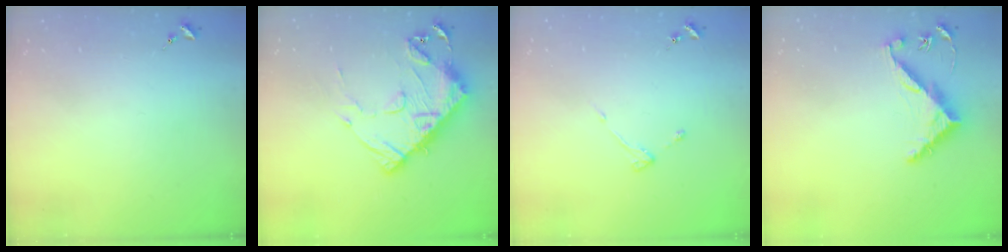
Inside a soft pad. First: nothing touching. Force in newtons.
{"total": 14.8, "press": 14.7, "slide": 1.5}
{"total": 3.0, "press": 3.0, "slide": 0.4}
{"total": 7.5, "press": 7.5, "slide": 0.5}